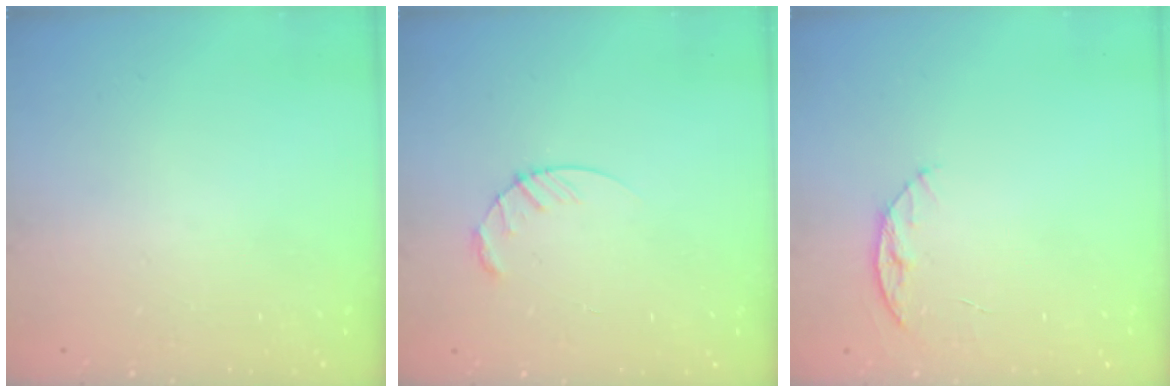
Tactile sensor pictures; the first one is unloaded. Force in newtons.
{"total": 4.5, "press": 4.5, "slide": 0.5}
{"total": 5.6, "press": 5.6, "slide": 0.6}